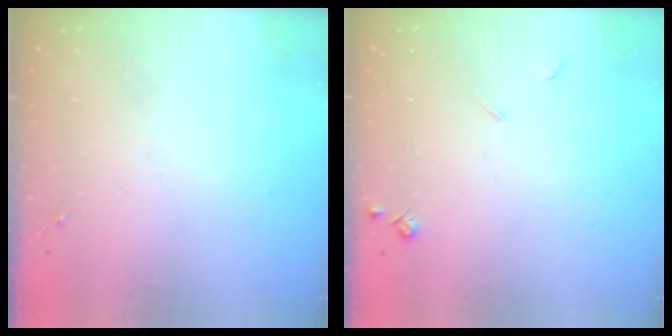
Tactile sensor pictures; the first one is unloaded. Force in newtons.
{"total": 4.2, "press": 4.2, "slide": 0.7}